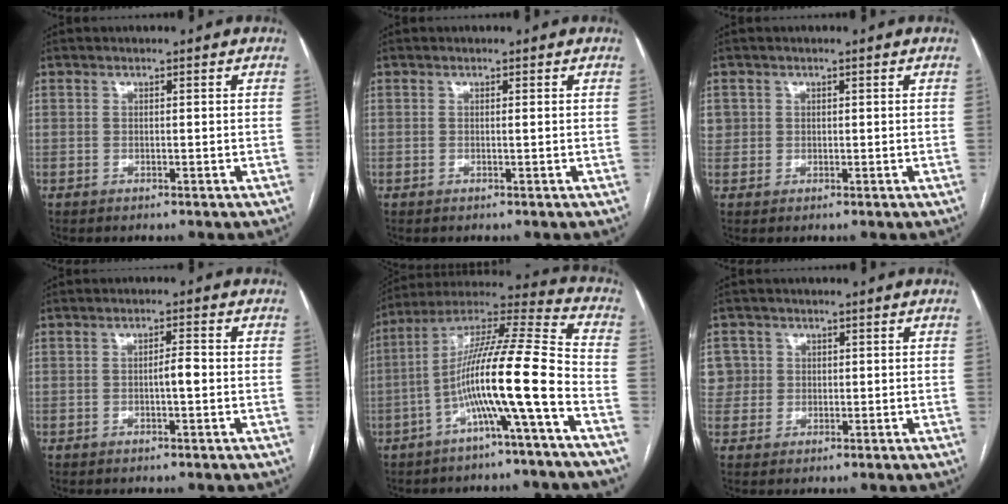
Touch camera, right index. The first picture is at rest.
{"total": 0.0}
{"total": 2.4, "force": [0.6, 2.2, 0.4], "torque": [0.001, 0.010, 0.014]}
{"total": 2.4, "force": [-0.4, 0.3, 2.3], "torque": [-0.037, 0.003, -0.008]}
{"total": 15.3, "force": [-5.3, -0.7, 14.4], "torque": [-0.254, 0.018, -0.100]}
{"total": 4.4, "force": [1.1, 4.3, -0.1], "torque": [0.016, 0.017, 0.024]}